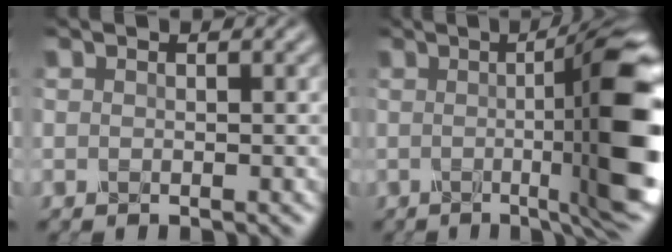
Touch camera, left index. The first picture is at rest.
{"total": 13.7, "force": [-0.3, 2.9, 13.4], "torque": [-0.135, -0.002, -0.002]}